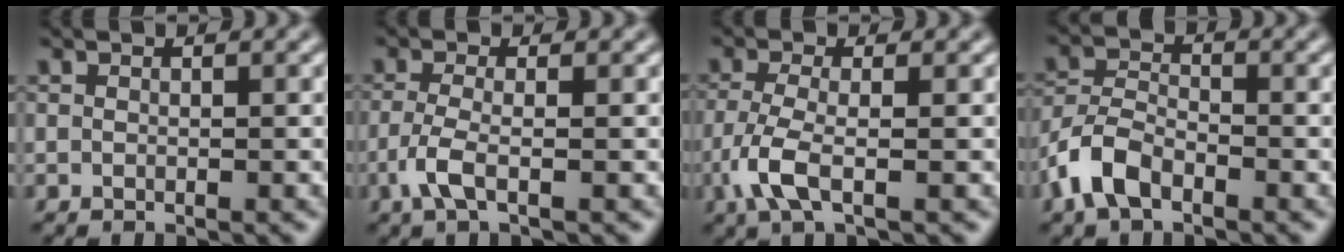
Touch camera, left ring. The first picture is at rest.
{"total": 2.6, "force": [-1.1, 0.7, 2.3], "torque": [-0.054, -0.002, -0.029]}
{"total": 3.6, "force": [-1.4, 1.1, 3.1], "torque": [-0.076, -0.003, -0.034]}
{"total": 4.5, "force": [-2.7, 2.3, 2.7], "torque": [-0.054, 0.002, -0.065]}